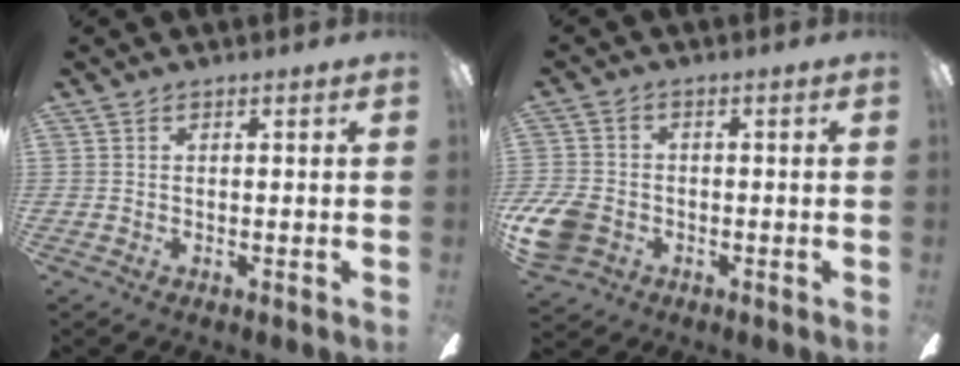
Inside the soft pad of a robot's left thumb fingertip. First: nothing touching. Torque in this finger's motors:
{"motor_torque": [-0.08, 1.30, 0.24, -0.28, 0.06]}